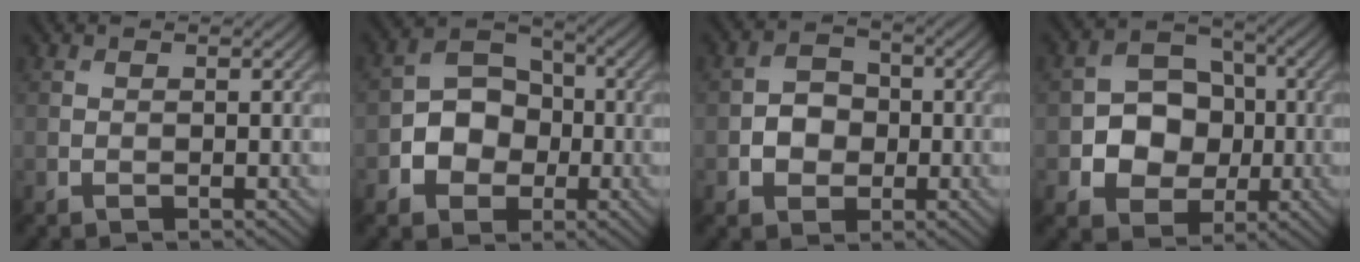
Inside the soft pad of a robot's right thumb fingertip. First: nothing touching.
{"total": 6.4, "force": [-1.8, 5.3, 3.2], "torque": [-0.057, 0.004, -0.050]}
{"total": 3.8, "force": [-0.7, 3.3, 1.9], "torque": [-0.028, 0.001, -0.020]}
{"total": 8.3, "force": [-1.0, 6.9, 4.4], "torque": [-0.080, -0.003, -0.042]}